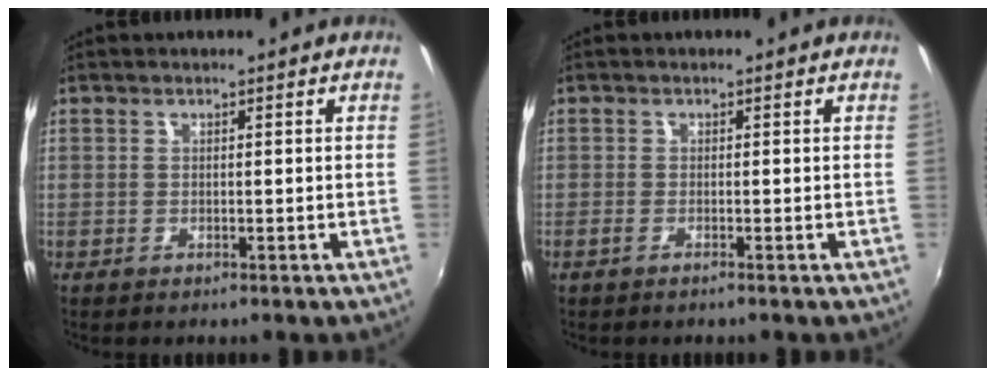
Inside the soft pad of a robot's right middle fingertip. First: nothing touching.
{"total": 0.9, "force": [-0.7, -0.1, 0.6], "torque": [-0.011, -0.001, -0.016]}